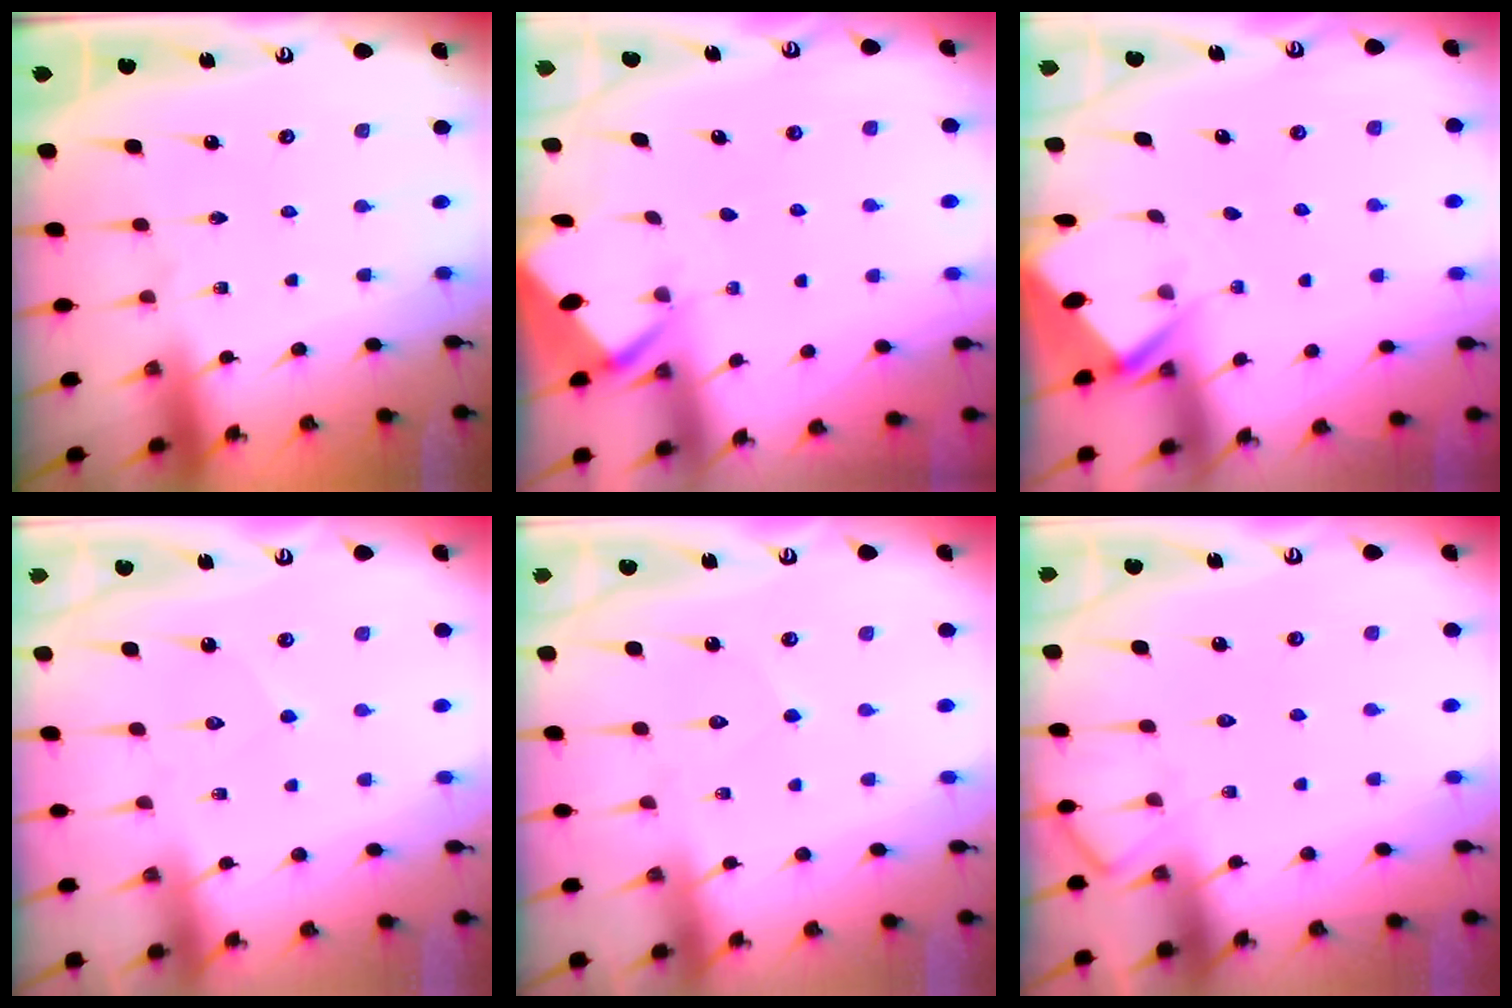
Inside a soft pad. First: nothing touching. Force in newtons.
{"total": 2.7, "press": 2.6, "slide": 0.3}
{"total": 2.9, "press": 2.9, "slide": 0.3}
{"total": 3.9, "press": 3.9, "slide": 0.3}
{"total": 5.1, "press": 5.0, "slide": 0.6}
{"total": 5.8, "press": 5.7, "slide": 0.7}